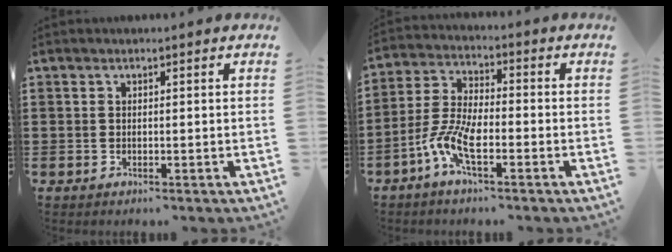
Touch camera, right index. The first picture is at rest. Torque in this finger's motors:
{"motor_torque": [2.14, 0.00, 0.62, 0.14]}